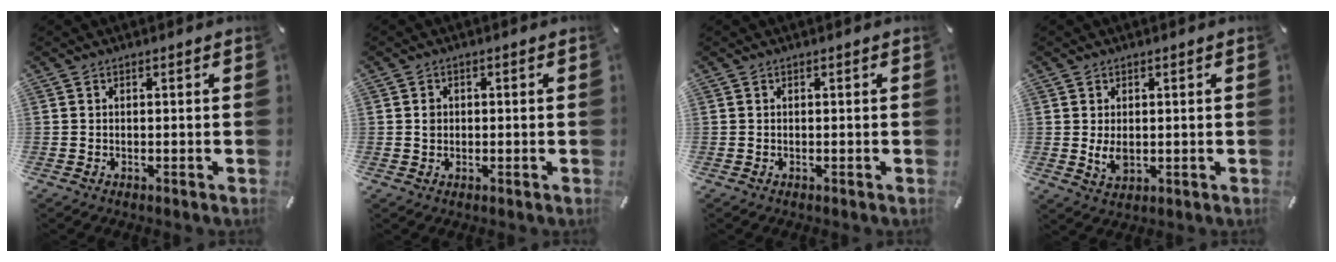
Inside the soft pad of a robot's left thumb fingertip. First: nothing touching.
{"total": 1.6, "force": [0.1, 1.5, 0.6], "torque": [-0.005, 0.004, -0.003]}
{"total": 0.0}
{"total": 4.2, "force": [0.1, 3.0, 2.8], "torque": [-0.057, -0.004, 0.002]}